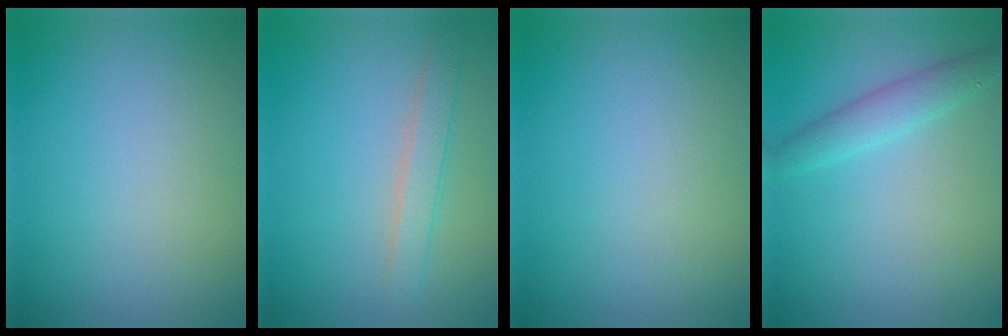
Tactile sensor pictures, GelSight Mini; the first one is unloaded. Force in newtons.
{"total": 2.2, "press": 2.2, "slide": 0.1}
{"total": 0.0}
{"total": 2.3, "press": 2.3, "slide": 0.0}